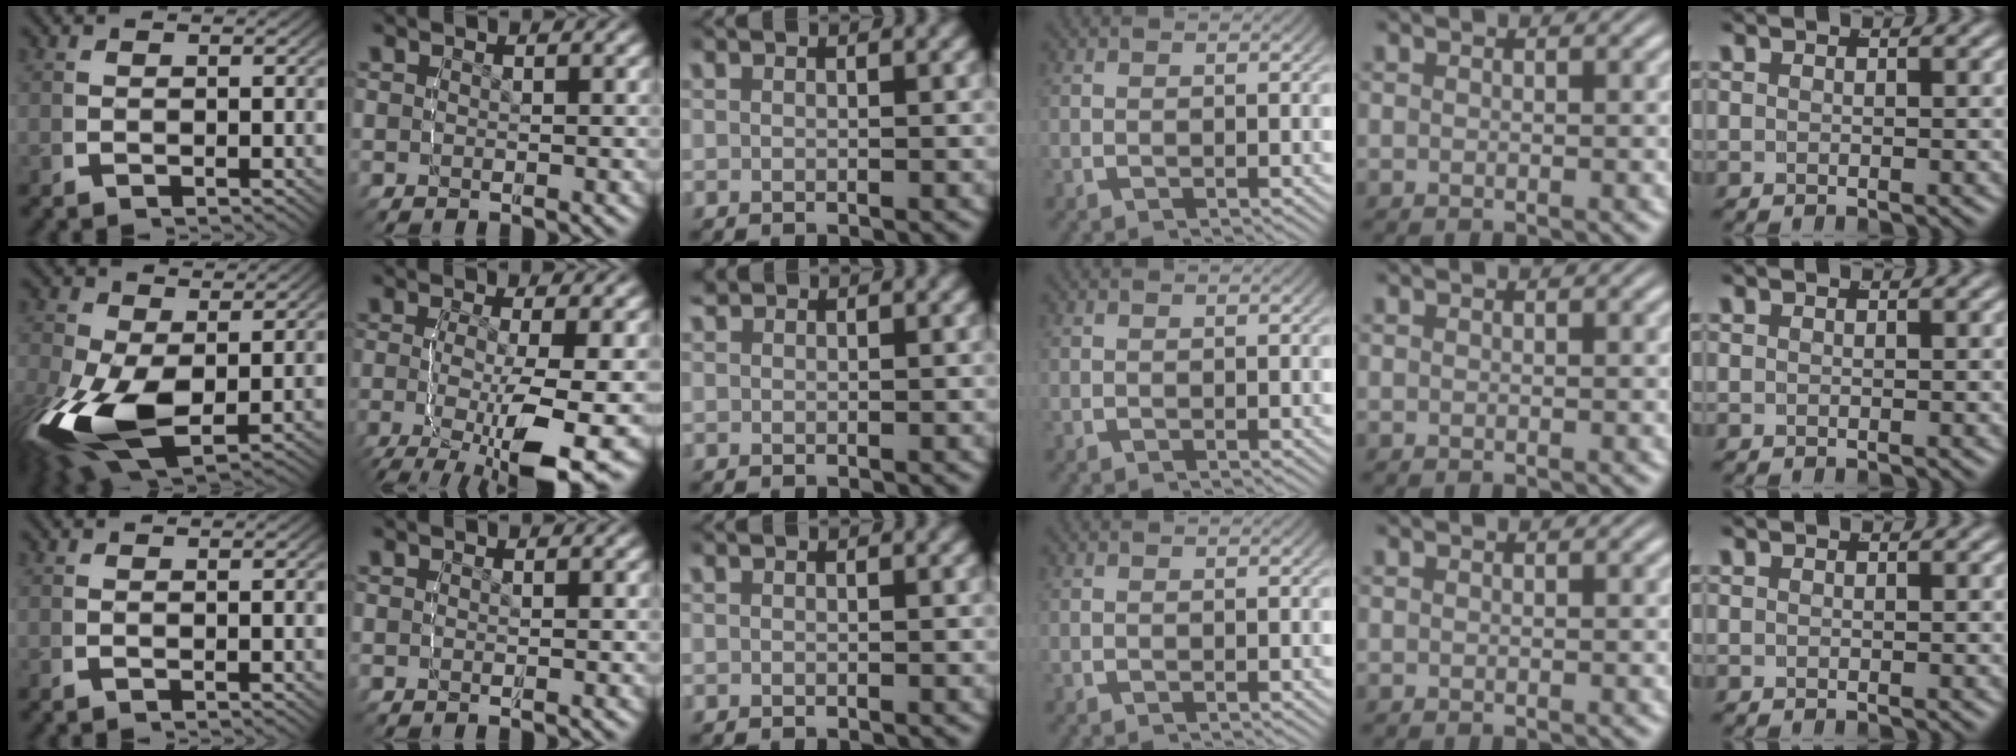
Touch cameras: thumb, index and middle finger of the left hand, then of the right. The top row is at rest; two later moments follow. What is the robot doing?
{"motion": "lift_and_place", "object": "glasses"}